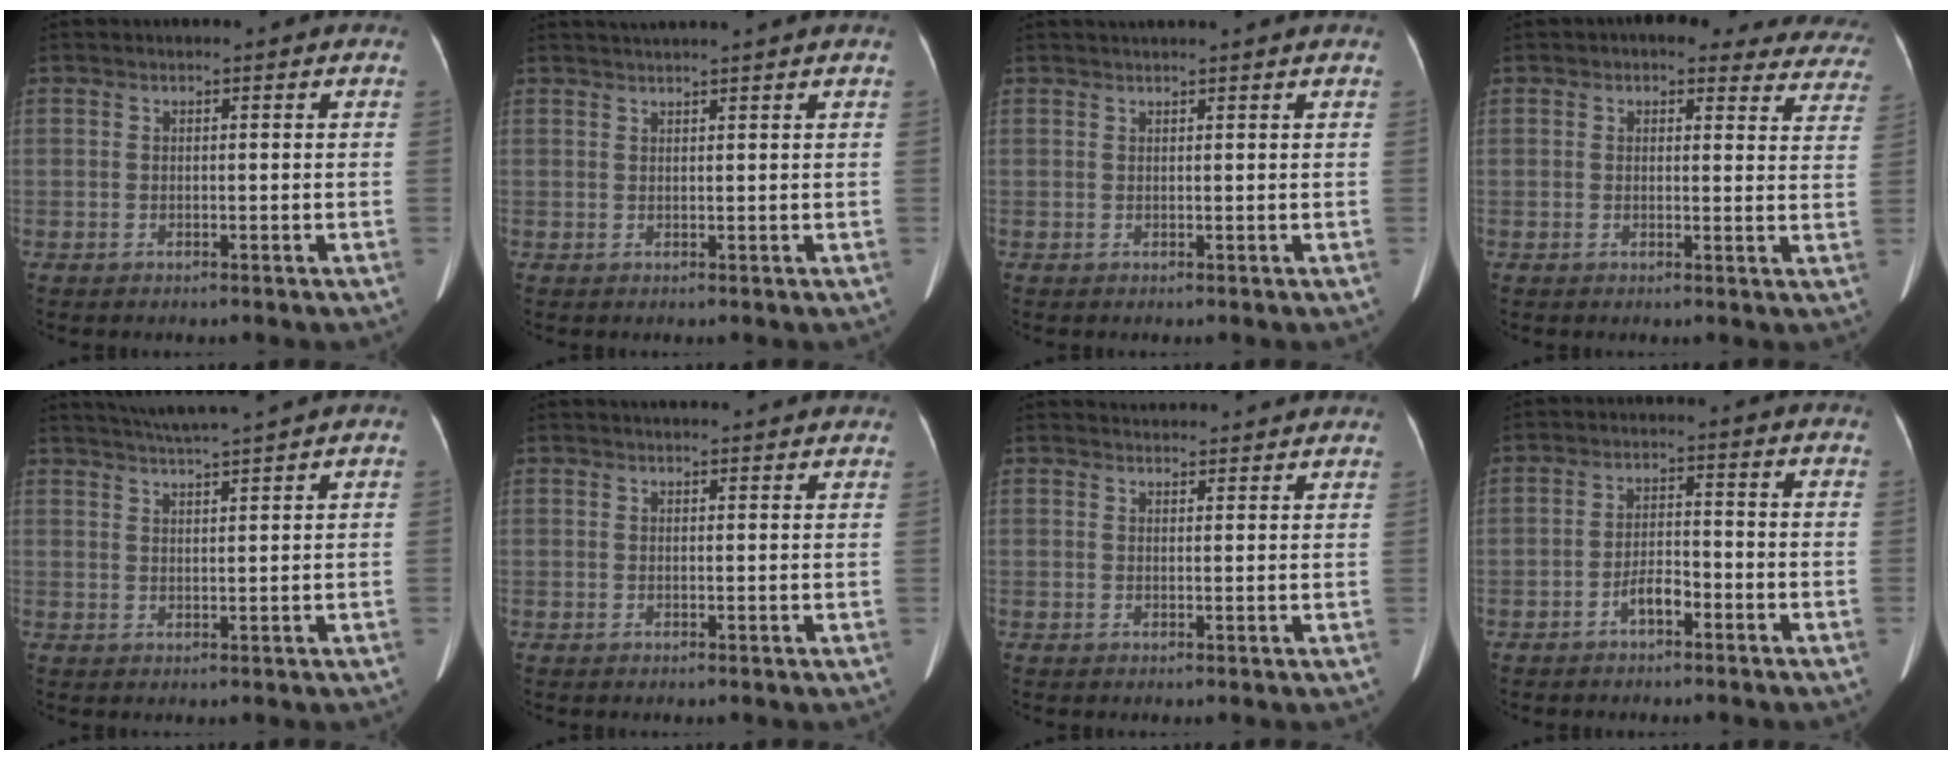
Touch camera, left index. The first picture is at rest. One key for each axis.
{"total": 4.5, "fx": 3.9, "fy": -1.1, "fz": 1.9, "tx": -0.023, "ty": 0.025, "tz": 0.059}
{"total": 4.2, "fx": 3.8, "fy": -0.6, "fz": 1.8, "tx": -0.018, "ty": 0.027, "tz": 0.051}
{"total": 15.6, "fx": 13.9, "fy": 5.5, "fz": 4.4, "tx": -0.012, "ty": 0.004, "tz": 0.131}
{"total": 6.5, "fx": 5.8, "fy": -1.6, "fz": 2.4, "tx": -0.043, "ty": 0.009, "tz": 0.095}
{"total": 8.2, "fx": 7.7, "fy": 0.9, "fz": 2.8, "tx": -0.035, "ty": 0.027, "tz": 0.083}
{"total": 6.9, "fx": 6.8, "fy": 0.7, "fz": 1.2, "tx": -0.016, "ty": 0.026, "tz": 0.076}
{"total": 3.4, "fx": -2.1, "fy": 1.2, "fz": 2.4, "tx": -0.045, "ty": 0.010, "tz": -0.038}